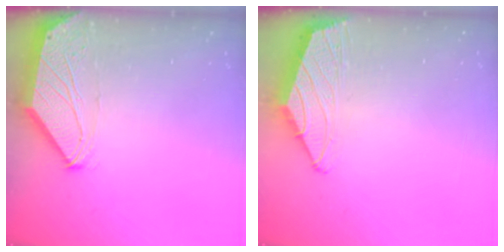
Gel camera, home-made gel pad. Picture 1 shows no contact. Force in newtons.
{"total": 1.4, "press": 1.3, "slide": 0.5}